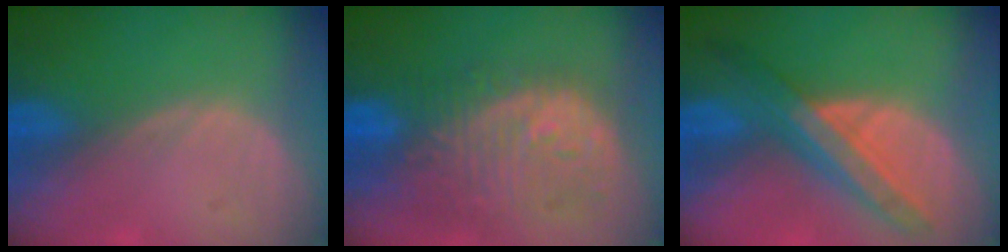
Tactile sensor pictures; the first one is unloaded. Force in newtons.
{"total": 12.2, "press": 10.9, "slide": 5.5}
{"total": 8.4, "press": 7.5, "slide": 3.8}